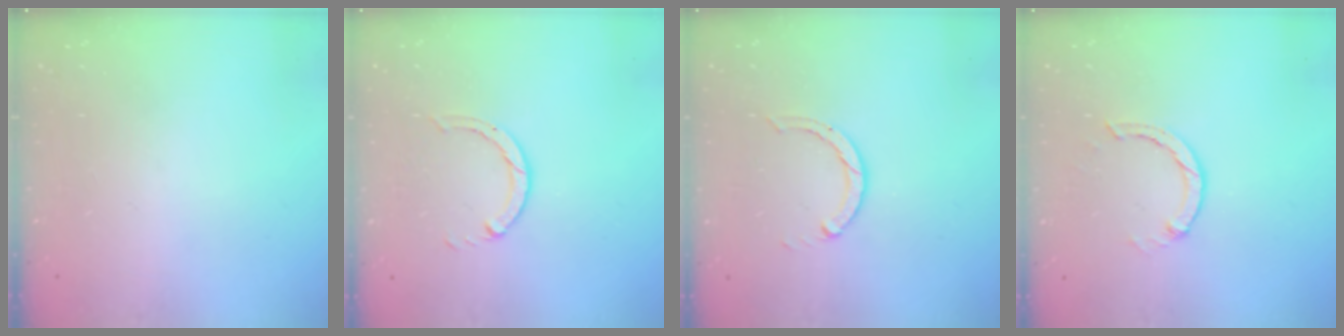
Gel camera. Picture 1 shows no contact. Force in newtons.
{"total": 3.2, "press": 3.2, "slide": 0.5}
{"total": 3.2, "press": 3.1, "slide": 0.4}
{"total": 1.3, "press": 1.2, "slide": 0.3}